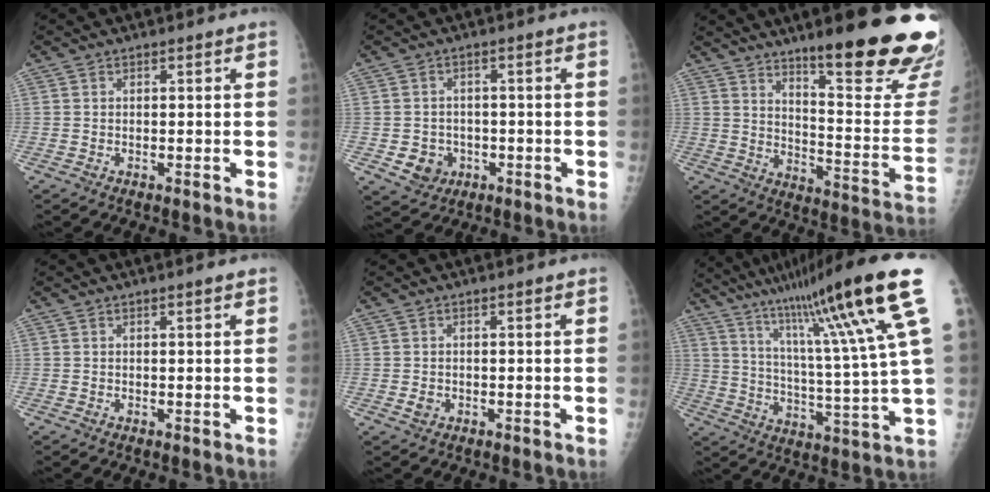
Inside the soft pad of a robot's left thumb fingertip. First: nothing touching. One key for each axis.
{"total": 5.1, "fx": -1.5, "fy": 4.5, "fz": 1.8, "tx": -0.007, "ty": 0.010, "tz": -0.016}
{"total": 25.0, "fx": 16.5, "fy": 4.1, "fz": 18.3, "tx": -0.219, "ty": -0.104, "tz": 0.237}
{"total": 1.4, "fx": 0.9, "fy": -0.1, "fz": 1.1, "tx": -0.016, "ty": 0.000, "tz": 0.013}
{"total": 1.4, "fx": 0.0, "fy": 1.0, "fz": 1.0, "tx": -0.013, "ty": 0.004, "tz": 0.004}
{"total": 23.6, "fx": 12.6, "fy": 0.7, "fz": 19.9, "tx": -0.305, "ty": -0.033, "tz": 0.197}